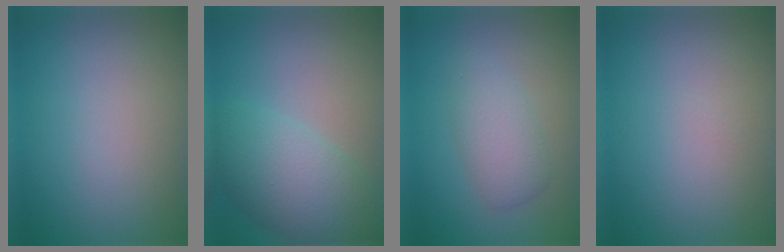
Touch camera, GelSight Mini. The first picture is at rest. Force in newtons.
{"total": 6.4, "press": 6.4, "slide": 0.3}
{"total": 3.0, "press": 3.0, "slide": 0.1}
{"total": 0.0}